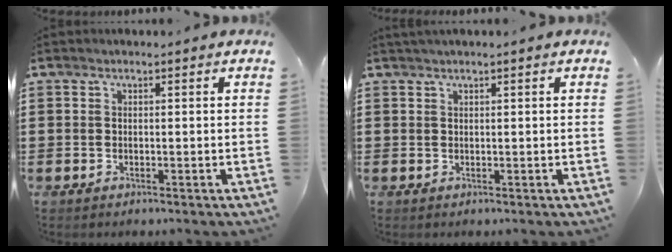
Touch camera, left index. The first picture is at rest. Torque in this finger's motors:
{"motor_torque": [0.38, -0.27, 0.16, 0.01]}